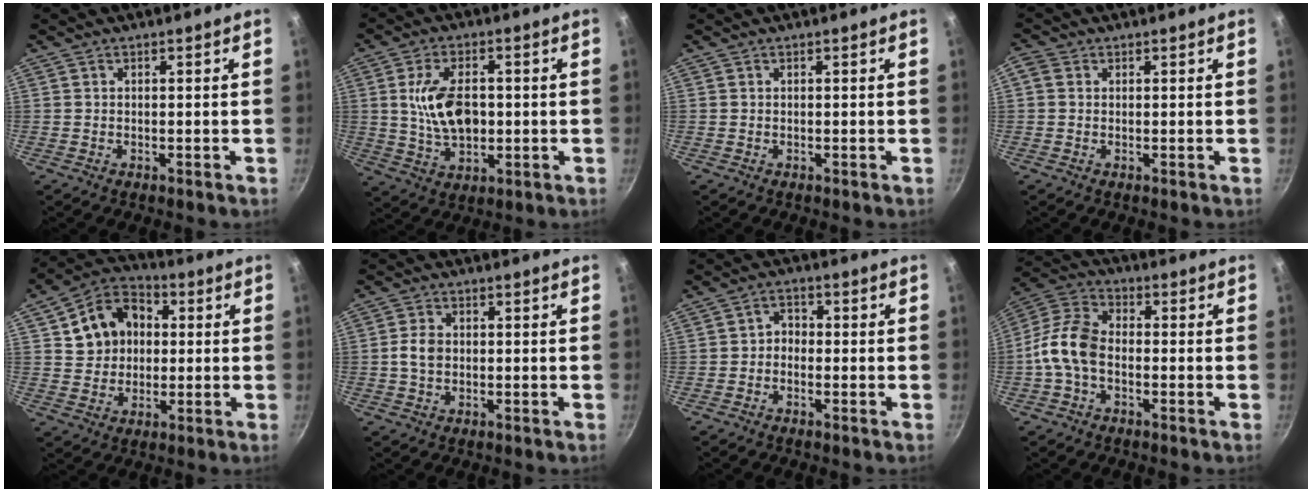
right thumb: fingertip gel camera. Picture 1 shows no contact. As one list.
[{"total": 11.0, "force": [0.6, 6.6, 8.8], "torque": [-0.141, 0.001, 0.012]}, {"total": 0.0}, {"total": 2.0, "force": [0.4, 1.7, 0.9], "torque": [-0.020, 0.005, 0.002]}, {"total": 12.5, "force": [2.3, 10.4, 6.6], "torque": [-0.091, 0.021, 0.028]}, {"total": 3.8, "force": [-0.2, 2.8, 2.6], "torque": [-0.048, 0.010, -0.007]}, {"total": 2.7, "force": [-0.9, 2.2, 1.2], "torque": [-0.009, 0.015, -0.026]}, {"total": 10.0, "force": [-2.2, 6.4, 7.4], "torque": [-0.143, 0.036, -0.063]}]